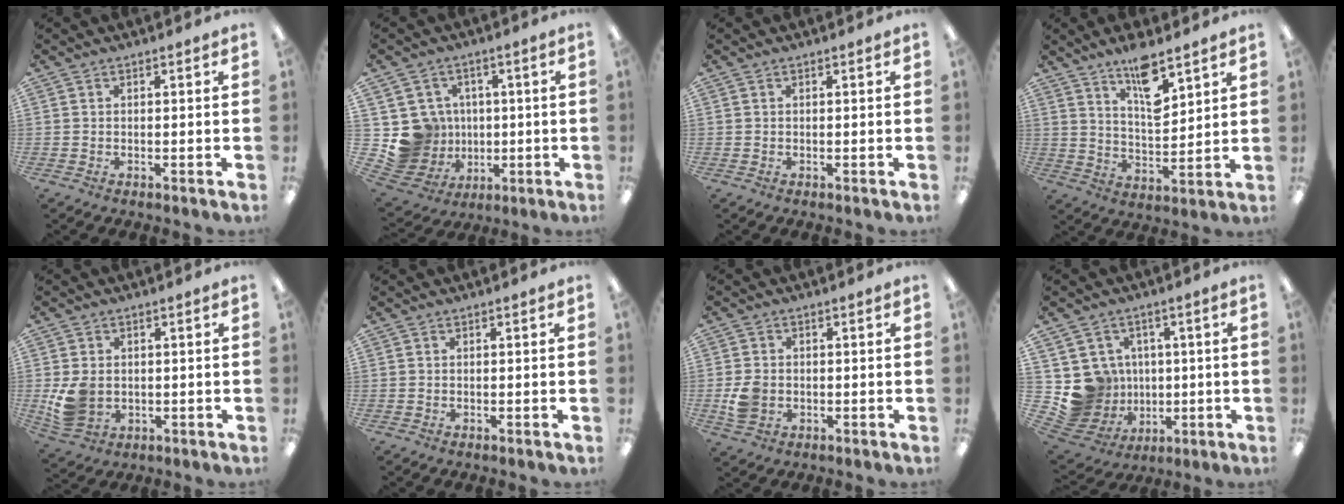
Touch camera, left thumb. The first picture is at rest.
{"total": 11.2, "force": [0.2, 11.0, 2.1], "torque": [-0.072, -0.003, 0.021]}
{"total": 0.0}
{"total": 11.2, "force": [8.0, 3.7, 7.0], "torque": [-0.108, -0.047, 0.136]}
{"total": 6.7, "force": [-0.2, 5.6, 3.8], "torque": [-0.080, 0.007, 0.002]}
{"total": 0.0}
{"total": 4.9, "force": [-0.8, 3.9, 2.8], "torque": [-0.052, 0.000, -0.015]}
{"total": 10.5, "force": [0.3, 10.3, 1.6], "torque": [-0.072, -0.008, 0.023]}